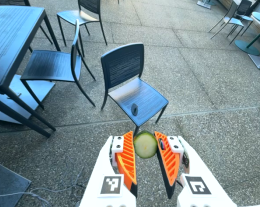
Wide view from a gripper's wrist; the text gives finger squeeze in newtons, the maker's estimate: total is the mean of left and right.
{"total": 9.1, "left": 8.7, "right": 9.6}